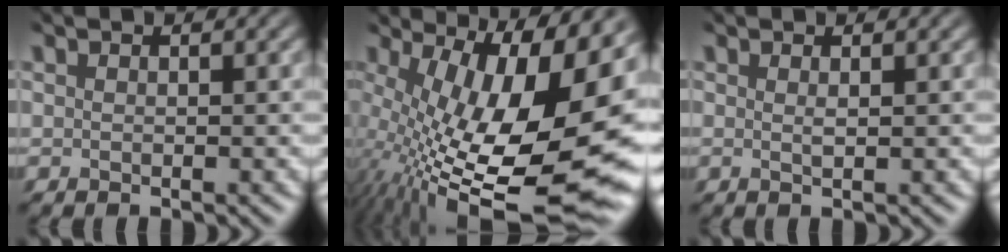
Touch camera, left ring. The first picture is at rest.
{"total": 18.8, "force": [-0.1, 7.3, 17.4], "torque": [-0.252, -0.025, 0.010]}
{"total": 0.6, "force": [0.2, 0.2, 0.5], "torque": [-0.002, 0.001, -0.003]}